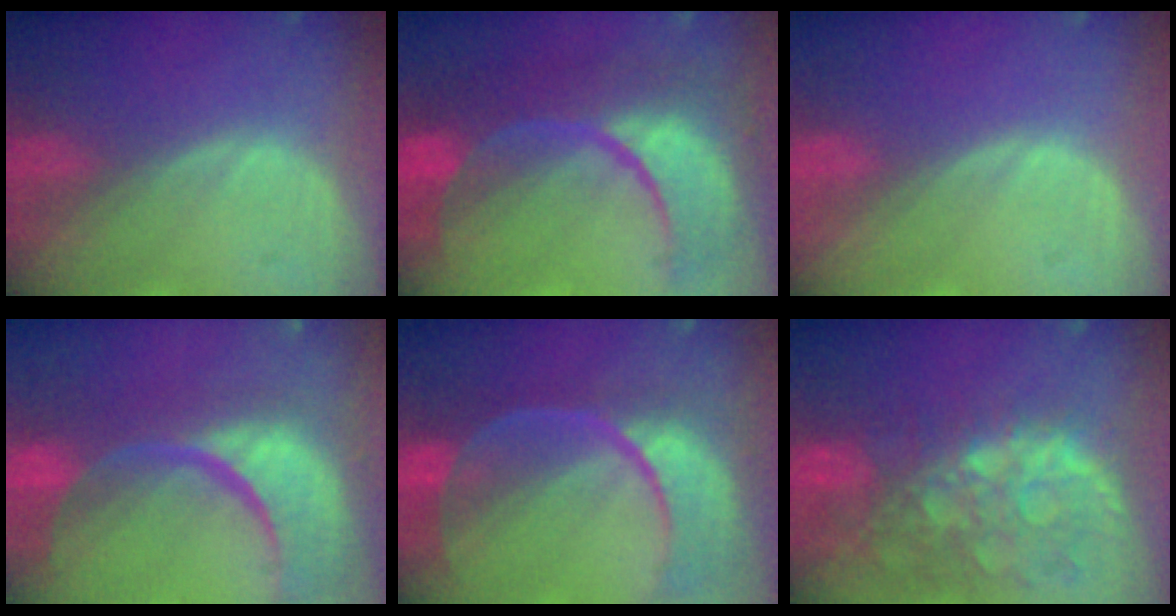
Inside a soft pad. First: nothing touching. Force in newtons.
{"total": 12.5, "press": 12.4, "slide": 1.4}
{"total": 0.0}
{"total": 15.3, "press": 12.1, "slide": 9.4}
{"total": 11.7, "press": 9.5, "slide": 6.8}
{"total": 11.4, "press": 9.9, "slide": 5.7}